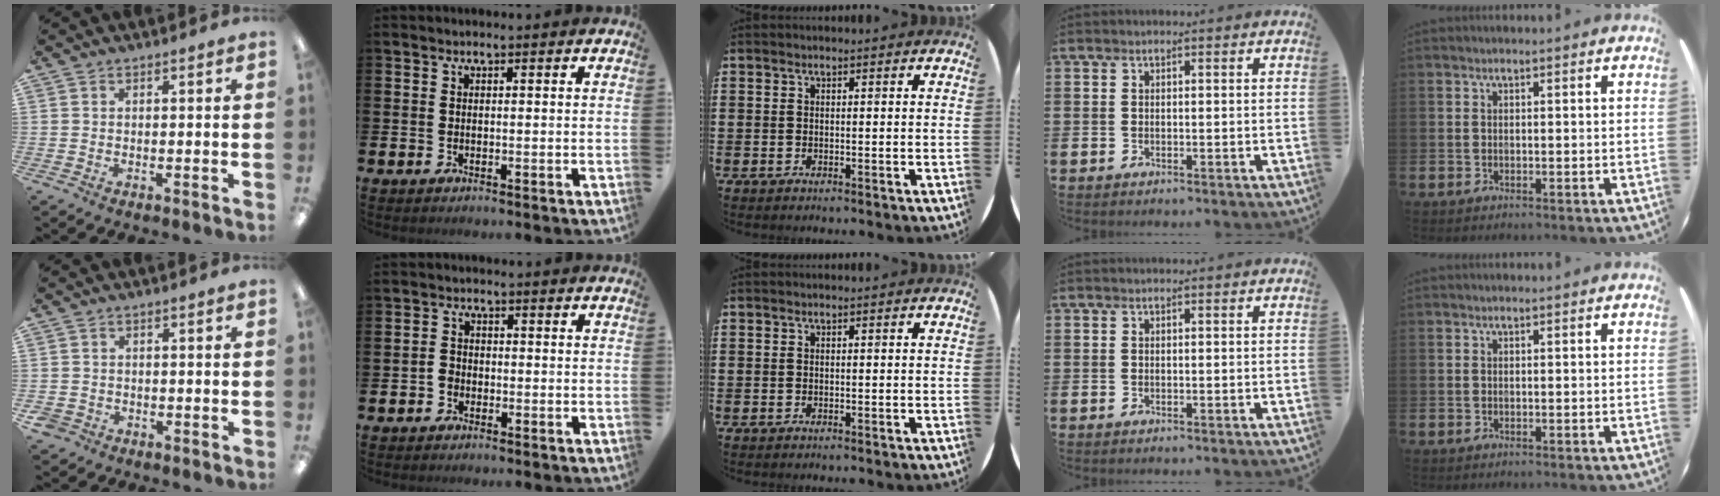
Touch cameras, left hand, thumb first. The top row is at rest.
{"thumb": {"total": 2.0, "force": [-1.2, 1.5, 0.4], "torque": [-0.014, 0.002, -0.027]}, "index": {"total": 1.7, "force": [-0.9, 1.4, 0.4], "torque": [-0.002, 0.003, -0.023]}}